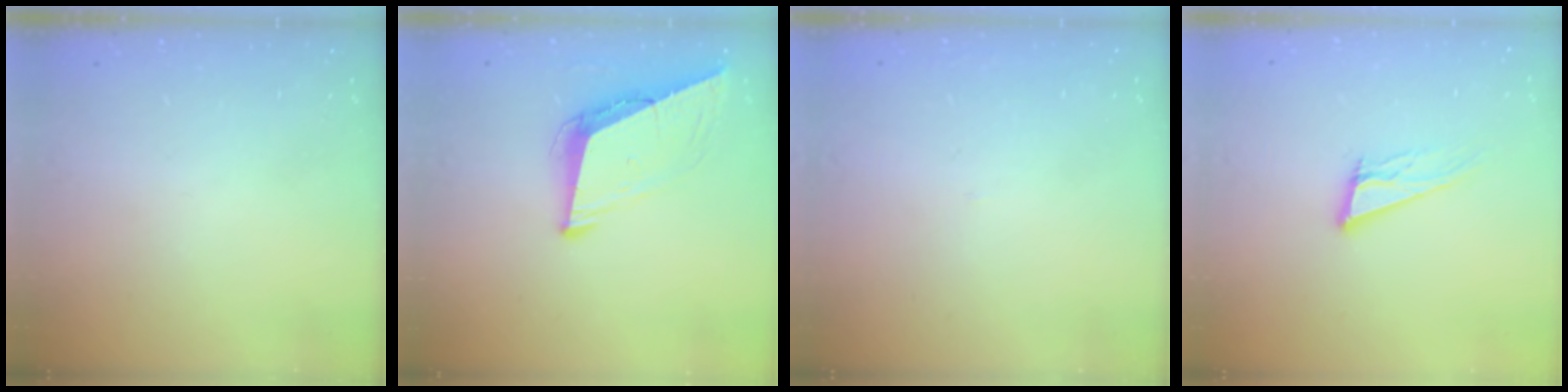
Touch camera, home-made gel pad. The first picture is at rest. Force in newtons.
{"total": 8.3, "press": 7.8, "slide": 3.1}
{"total": 1.5, "press": 1.5, "slide": 0.1}
{"total": 12.4, "press": 11.9, "slide": 3.3}